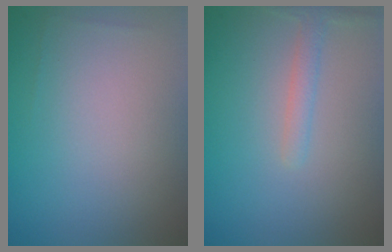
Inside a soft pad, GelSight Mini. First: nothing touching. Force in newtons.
{"total": 1.5, "press": 1.5, "slide": 0.0}